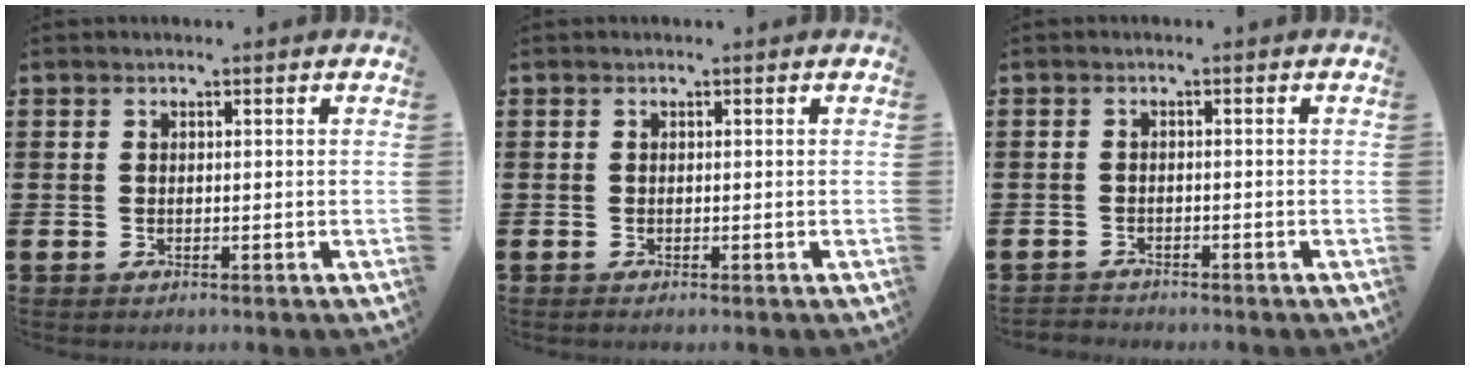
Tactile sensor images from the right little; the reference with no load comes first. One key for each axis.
{"total": 0.0}
{"total": 1.1, "fx": -1.0, "fy": 0.1, "fz": -0.1, "tx": 0.000, "ty": 0.002, "tz": -0.023}